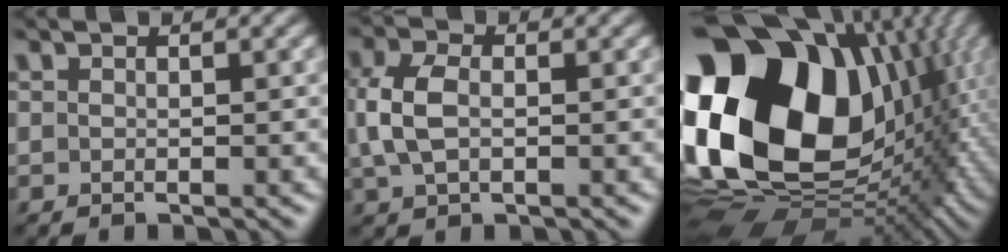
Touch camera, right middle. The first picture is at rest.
{"total": 4.0, "force": [0.3, 2.6, 3.0], "torque": [-0.076, 0.008, 0.002]}
{"total": 22.0, "force": [2.6, 16.0, 14.8], "torque": [-0.316, -0.041, 0.080]}